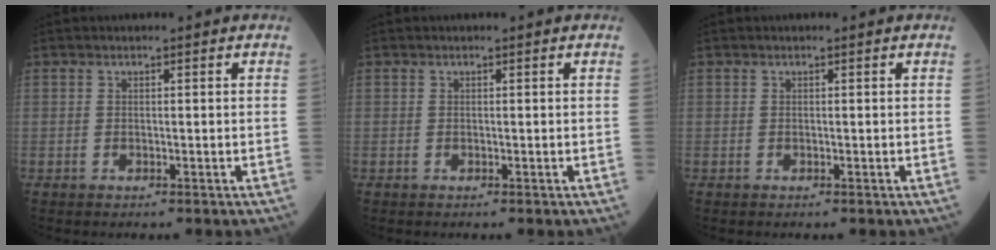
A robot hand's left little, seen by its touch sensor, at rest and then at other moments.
{"total": 0.0}
{"total": 0.0}